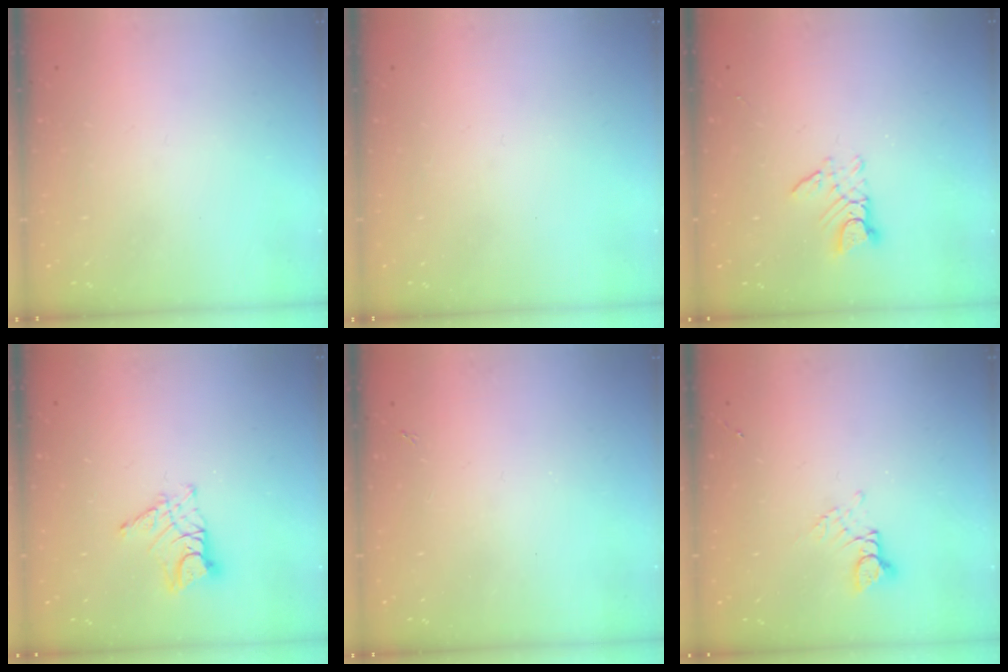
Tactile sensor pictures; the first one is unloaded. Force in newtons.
{"total": 0.0}
{"total": 5.7, "press": 5.7, "slide": 0.4}
{"total": 8.9, "press": 8.9, "slide": 0.8}
{"total": 1.3, "press": 1.3, "slide": 0.3}
{"total": 2.8, "press": 2.8, "slide": 0.3}